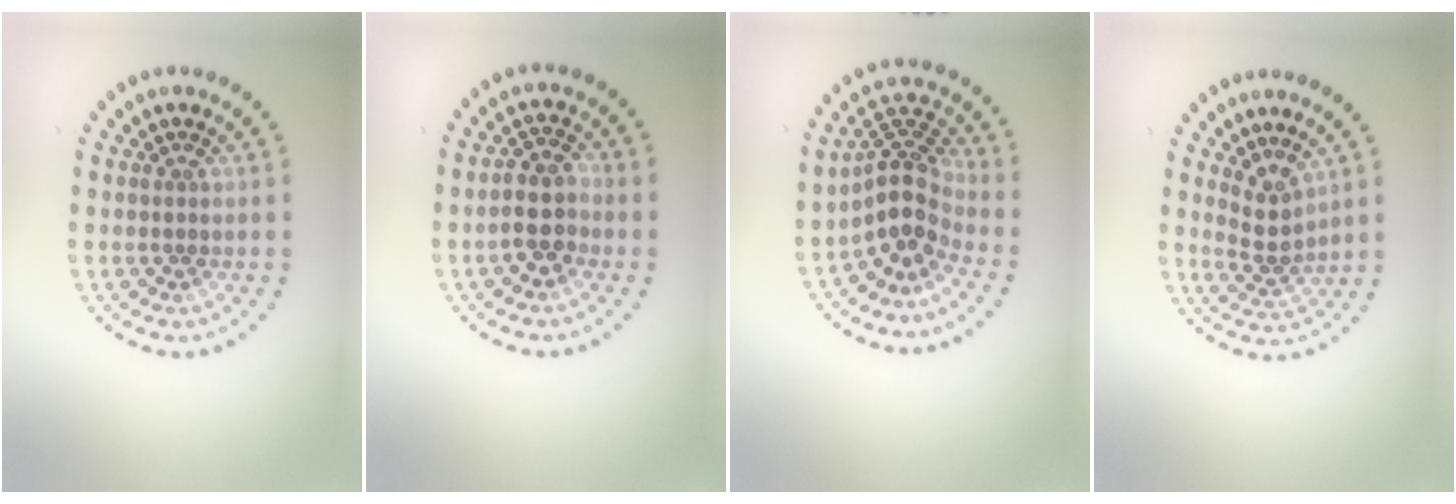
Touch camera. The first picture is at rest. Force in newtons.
{"total": 3.0, "press": 2.7, "slide": 1.2}
{"total": 4.3, "press": 3.1, "slide": 2.9}
{"total": 2.4, "press": 1.9, "slide": 1.6}